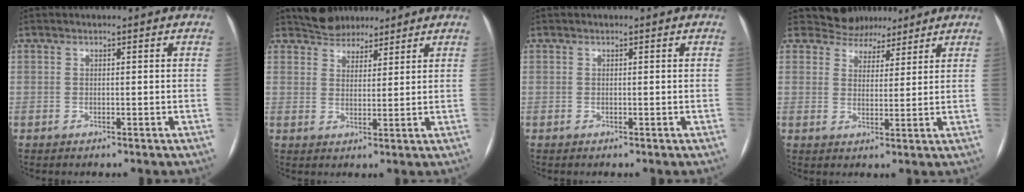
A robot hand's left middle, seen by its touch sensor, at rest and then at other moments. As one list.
[{"total": 5.6, "force": [5.0, 2.5, 0.7], "torque": [-0.011, 0.014, 0.086]}, {"total": 0.0}, {"total": 5.8, "force": [5.2, 2.6, -0.4], "torque": [0.007, 0.007, 0.074]}]